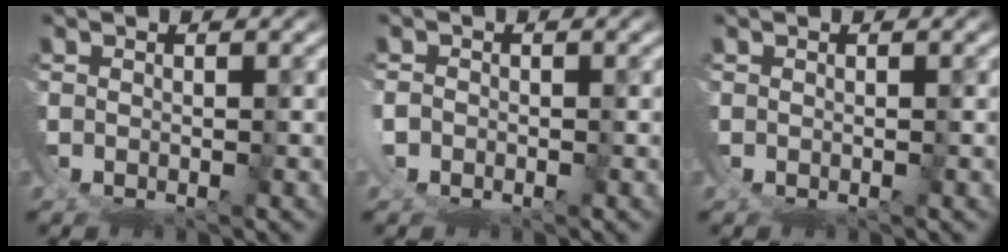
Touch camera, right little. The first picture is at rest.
{"total": 0.5, "force": [-0.3, 0.1, 0.4], "torque": [-0.017, -0.003, -0.004]}
{"total": 0.0}